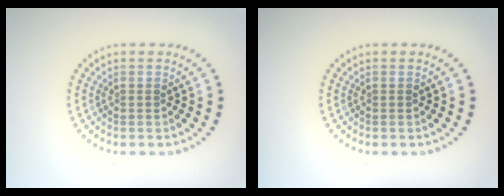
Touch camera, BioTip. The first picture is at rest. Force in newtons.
{"total": 0.0}